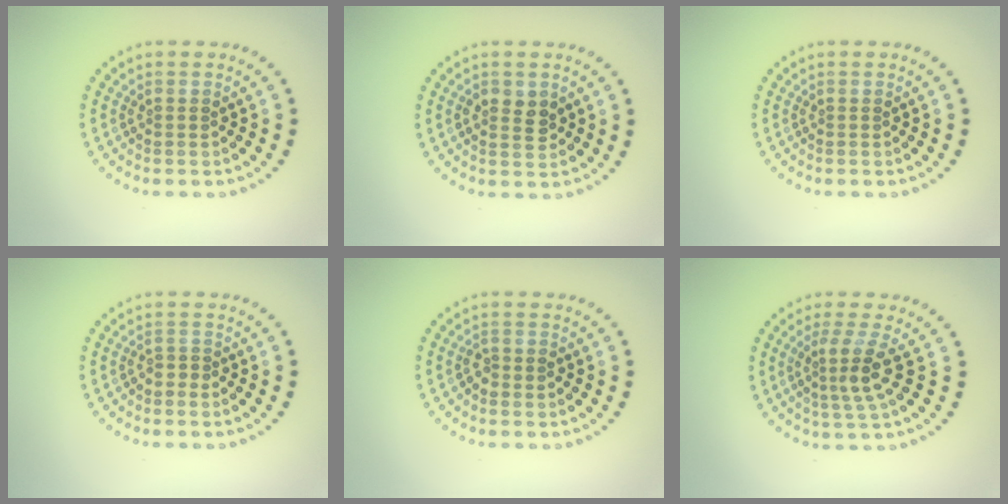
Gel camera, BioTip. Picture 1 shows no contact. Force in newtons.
{"total": 2.2, "press": 2.2, "slide": 0.2}
{"total": 0.0}
{"total": 0.6, "press": 0.3, "slide": 0.5}
{"total": 0.9, "press": 0.8, "slide": 0.5}
{"total": 3.0, "press": 2.3, "slide": 2.0}